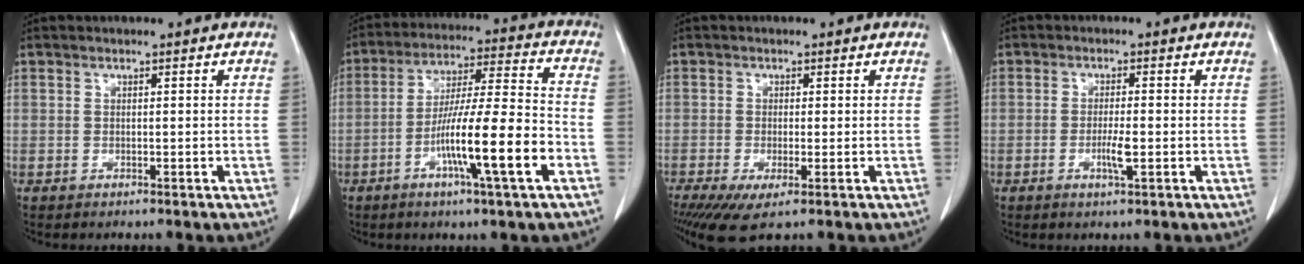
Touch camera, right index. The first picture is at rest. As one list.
[{"total": 14.3, "force": [-5.3, 0.0, 13.3], "torque": [-0.229, -0.002, -0.092]}, {"total": 5.9, "force": [-3.1, 1.4, 4.9], "torque": [-0.083, -0.019, -0.054]}, {"total": 3.2, "force": [-0.9, 0.2, 3.0], "torque": [-0.056, -0.001, -0.015]}]